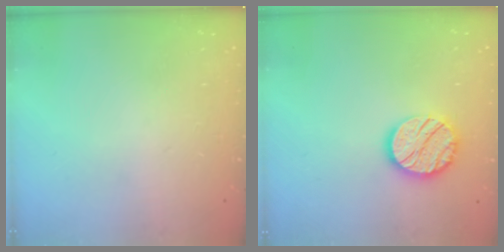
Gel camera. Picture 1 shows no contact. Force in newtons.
{"total": 13.2, "press": 13.2, "slide": 0.6}